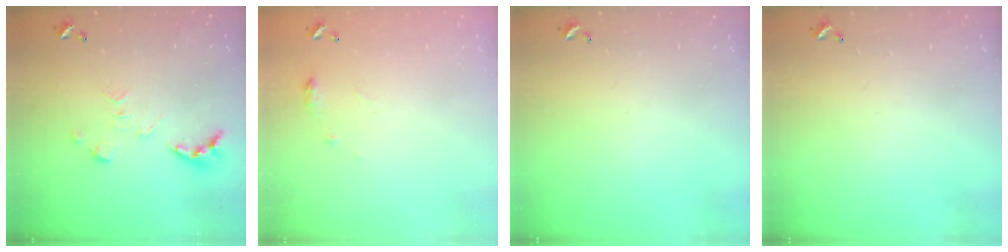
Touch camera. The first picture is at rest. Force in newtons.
{"total": 6.3, "press": 6.2, "slide": 0.9}
{"total": 0.0}
{"total": 0.0}